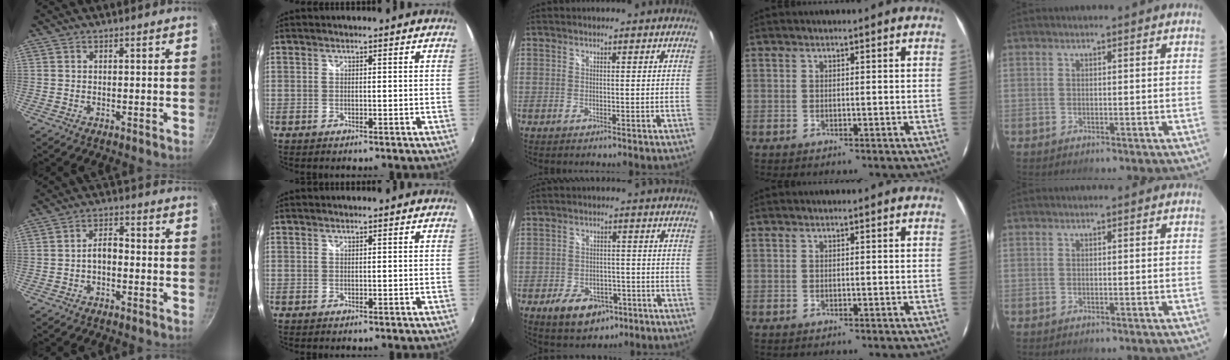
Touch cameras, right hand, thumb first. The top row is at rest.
{"thumb": {"total": 3.7, "force": [-1.2, 2.1, 2.8], "torque": [-0.035, 0.022, -0.026]}, "middle": {"total": 9.2, "force": [-5.1, 6.0, 4.8], "torque": [-0.109, 0.003, -0.064]}}